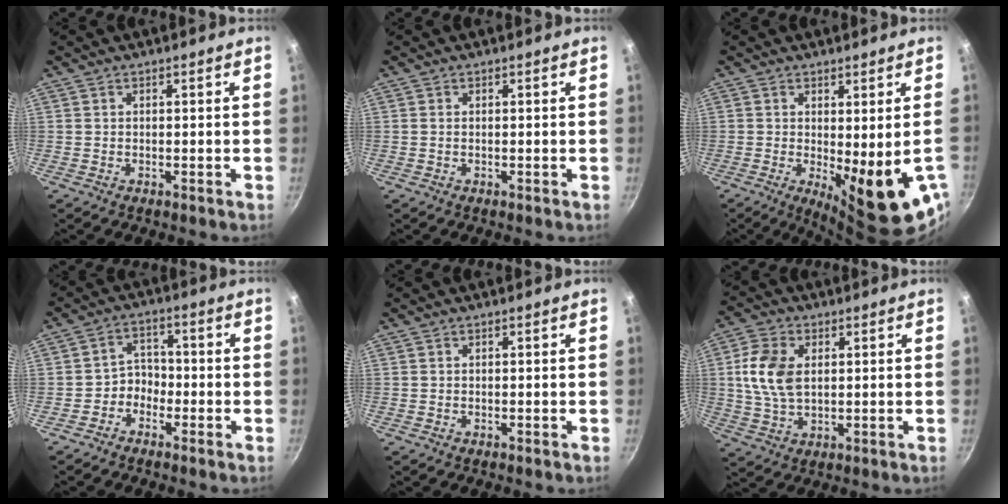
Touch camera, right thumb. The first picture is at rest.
{"total": 0.0}
{"total": 13.2, "force": [-2.6, 3.6, 12.5], "torque": [-0.149, -0.022, -0.023]}
{"total": 3.9, "force": [-2.2, 3.0, 1.2], "torque": [0.011, 0.033, -0.044]}
{"total": 0.0}
{"total": 9.8, "force": [1.6, 6.3, 7.3], "torque": [-0.135, 0.001, 0.030]}